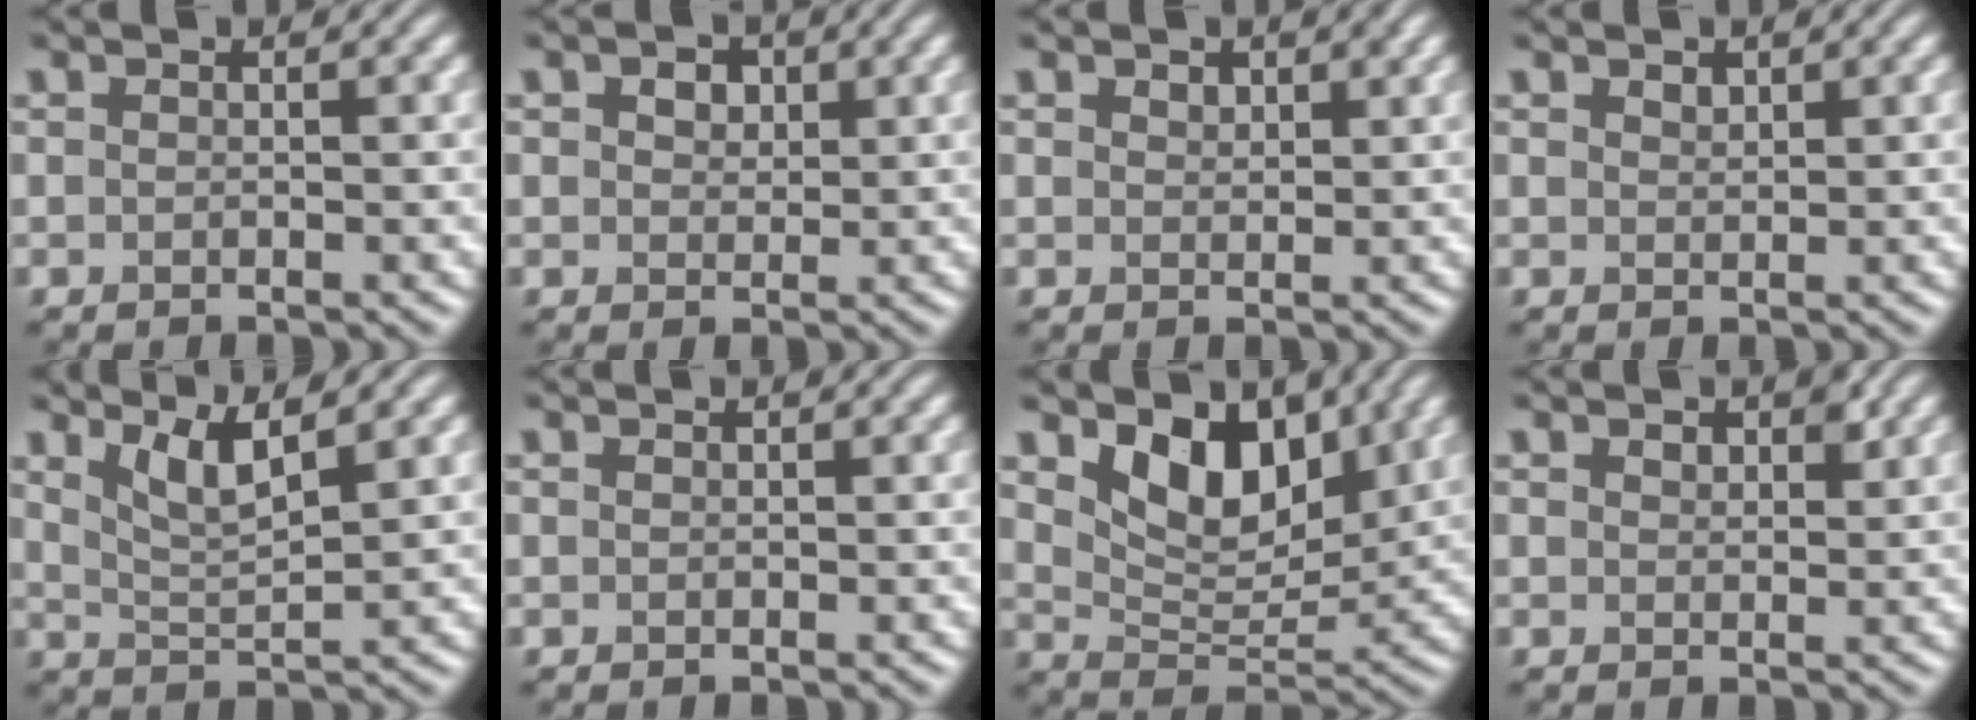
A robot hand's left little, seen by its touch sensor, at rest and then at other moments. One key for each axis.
{"total": 2.8, "fx": 1.4, "fy": 1.8, "fz": 1.6, "tx": -0.026, "ty": 0.006, "tz": 0.010}
{"total": 1.3, "fx": 0.9, "fy": 0.7, "fz": 0.6, "tx": -0.011, "ty": 0.000, "tz": 0.018}
{"total": 0.9, "fx": 0.7, "fy": 0.4, "fz": 0.3, "tx": -0.008, "ty": 0.001, "tz": 0.013}
{"total": 3.4, "fx": 2.2, "fy": 0.7, "fz": 2.5, "tx": -0.050, "ty": -0.005, "tz": 0.045}
{"total": 0.0}
{"total": 6.9, "fx": 3.1, "fy": 4.1, "fz": 4.6, "tx": -0.082, "ty": -0.017, "tz": 0.050}
{"total": 1.6, "fx": 1.1, "fy": 0.9, "fz": 0.8, "tx": -0.013, "ty": 0.000, "tz": 0.020}